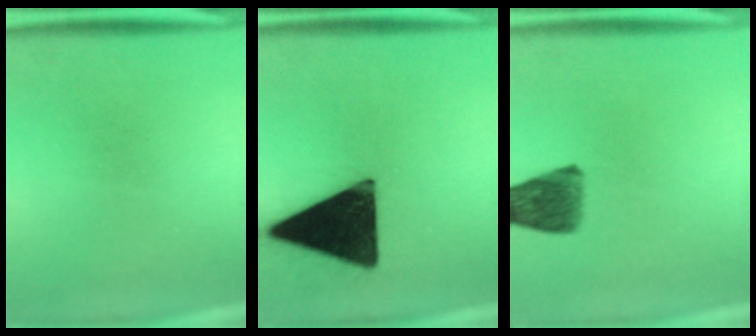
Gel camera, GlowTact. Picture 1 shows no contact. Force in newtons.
{"total": 20.0}
{"total": 7.4}